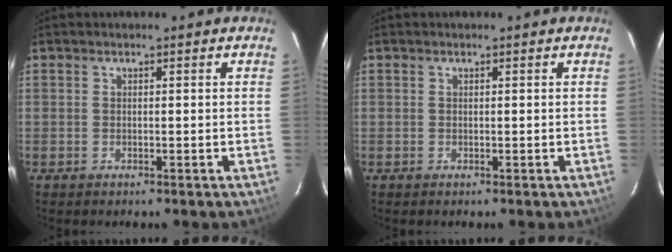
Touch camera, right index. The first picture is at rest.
{"total": 0.0}